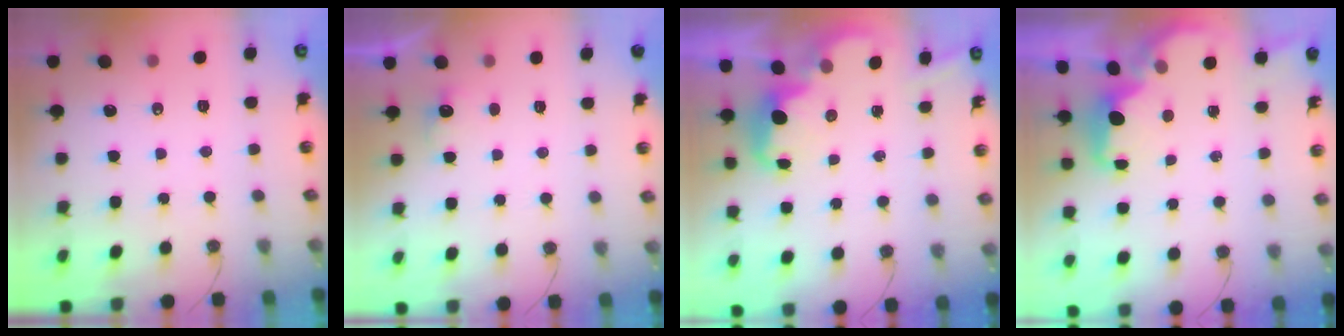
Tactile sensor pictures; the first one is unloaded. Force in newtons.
{"total": 3.9, "press": 3.8, "slide": 0.8}
{"total": 2.8, "press": 2.8, "slide": 0.5}
{"total": 2.0, "press": 1.9, "slide": 0.8}